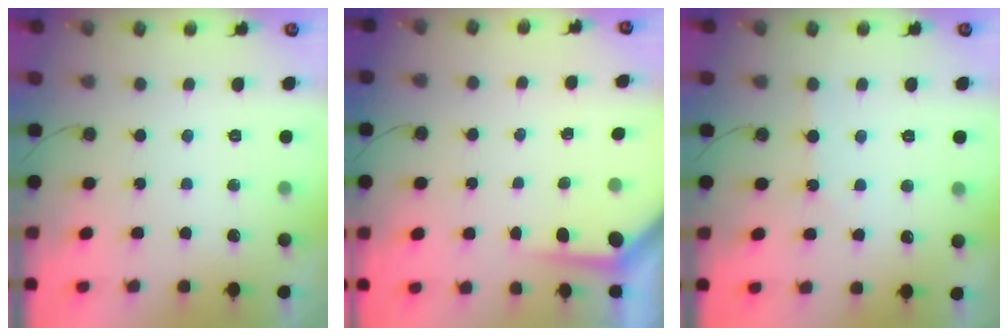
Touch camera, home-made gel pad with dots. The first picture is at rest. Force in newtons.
{"total": 3.0, "press": 3.0, "slide": 0.3}
{"total": 1.9, "press": 1.8, "slide": 0.4}